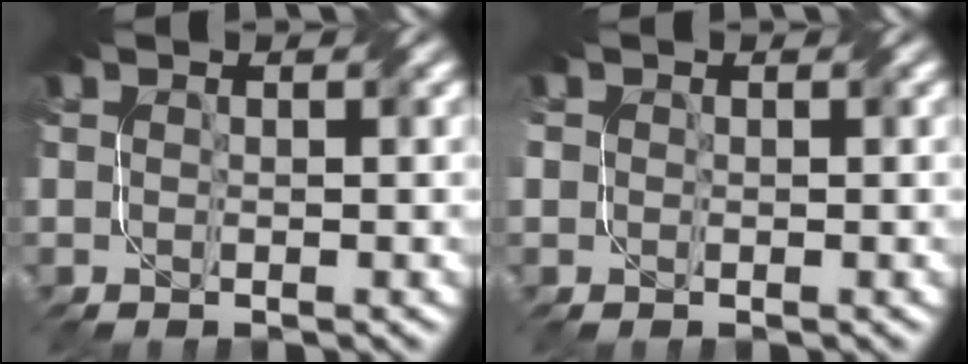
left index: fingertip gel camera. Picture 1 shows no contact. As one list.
[{"total": 1.1, "force": [-0.1, 1.1, 0.2], "torque": [0.000, 0.000, -0.003]}]